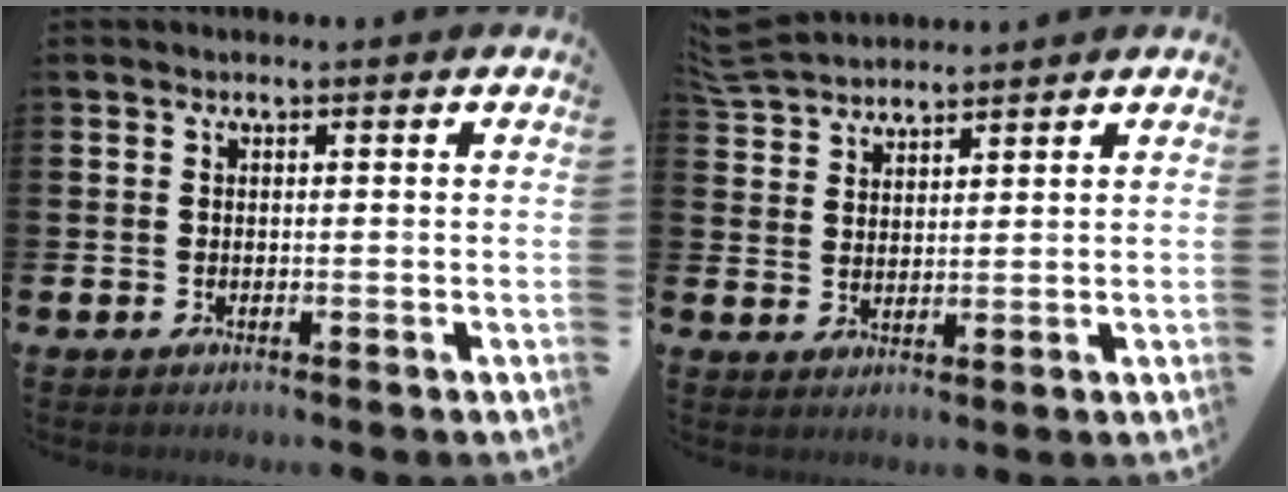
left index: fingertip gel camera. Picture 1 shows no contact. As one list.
[{"total": 5.1, "force": [5.0, 1.0, 0.5], "torque": [-0.023, -0.020, 0.094]}]